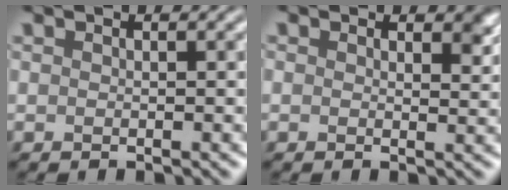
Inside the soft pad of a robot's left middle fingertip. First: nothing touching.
{"total": 1.8, "force": [0.9, 1.1, 1.0], "torque": [-0.011, -0.006, 0.011]}